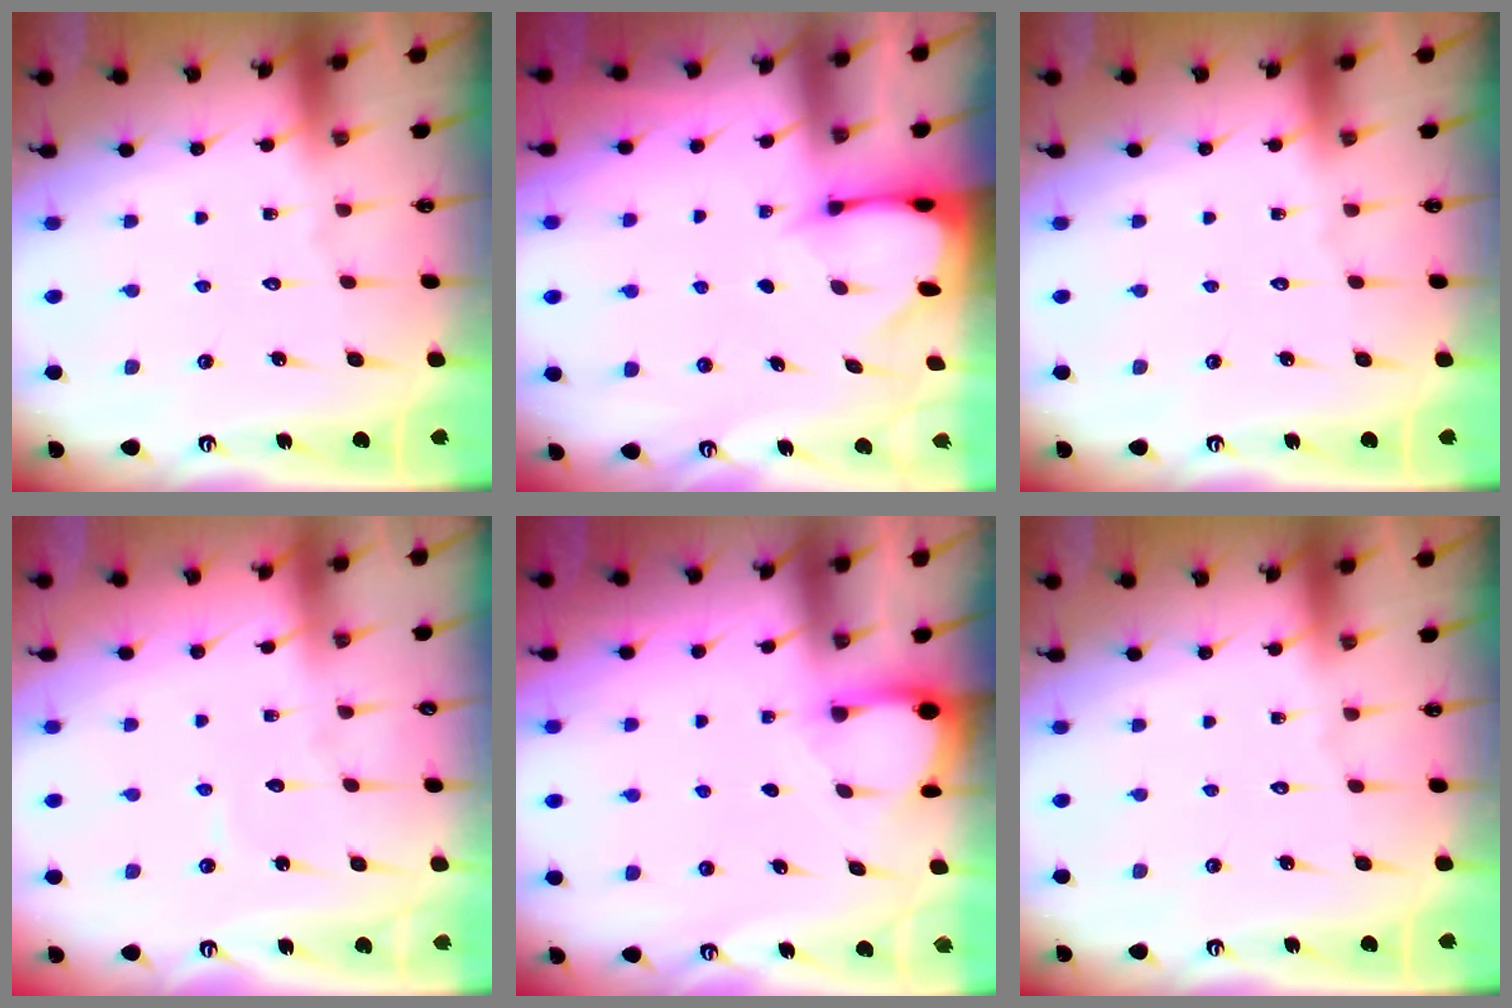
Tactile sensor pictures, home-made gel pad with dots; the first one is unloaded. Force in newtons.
{"total": 2.6, "press": 2.5, "slide": 0.4}
{"total": 0.0}
{"total": 3.8, "press": 3.8, "slide": 0.3}
{"total": 2.8, "press": 2.8, "slide": 0.3}
{"total": 0.0}